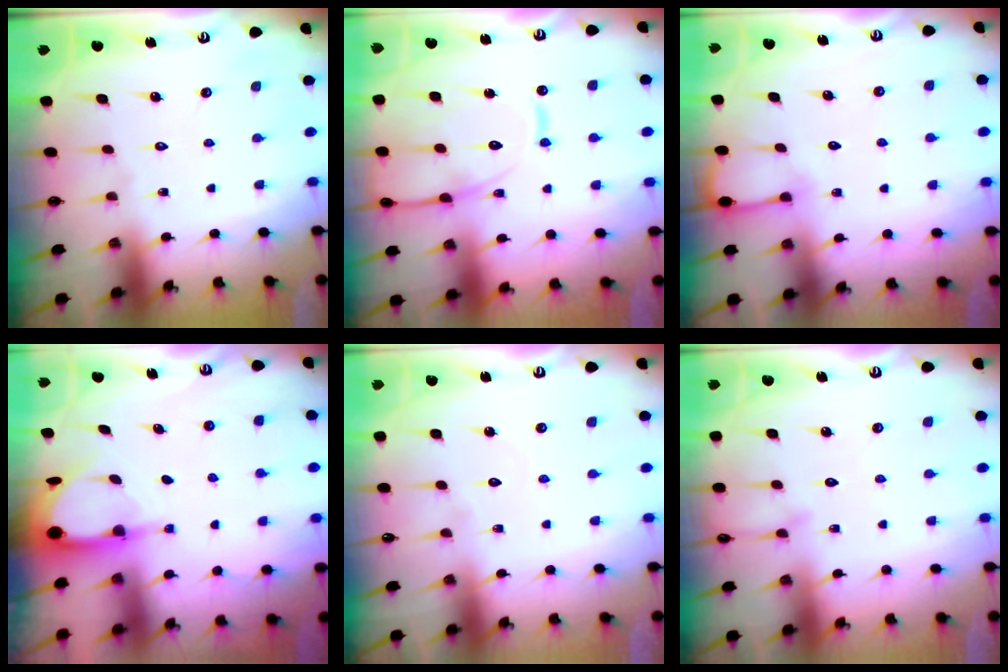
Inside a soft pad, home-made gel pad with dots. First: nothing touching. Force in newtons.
{"total": 14.4, "press": 14.4, "slide": 1.4}
{"total": 4.5, "press": 4.5, "slide": 0.6}
{"total": 3.9, "press": 3.9, "slide": 0.4}
{"total": 2.6, "press": 2.6, "slide": 0.1}
{"total": 6.3, "press": 6.3, "slide": 0.5}